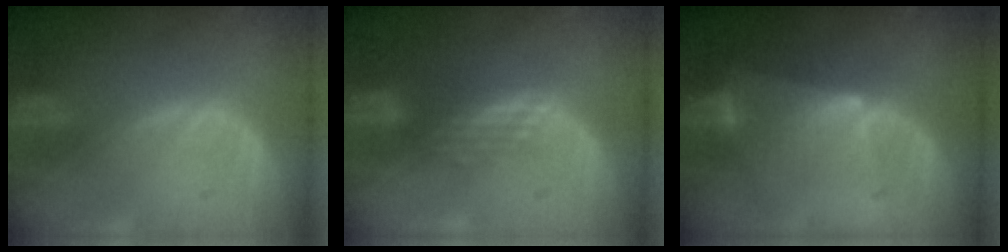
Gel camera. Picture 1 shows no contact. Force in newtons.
{"total": 3.0, "press": 2.5, "slide": 1.7}
{"total": 6.4, "press": 6.1, "slide": 2.2}